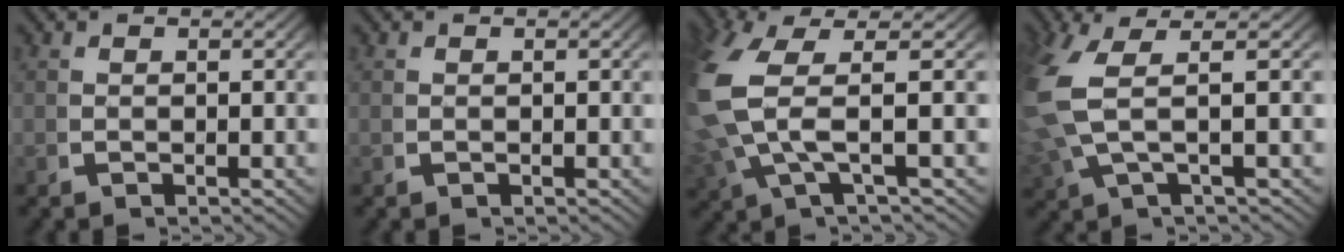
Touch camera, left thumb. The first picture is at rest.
{"total": 0.0}
{"total": 8.9, "force": [1.0, 4.6, 7.6], "torque": [-0.218, -0.026, 0.027]}
{"total": 7.8, "force": [1.8, 3.9, 6.5], "torque": [-0.175, -0.005, 0.032]}